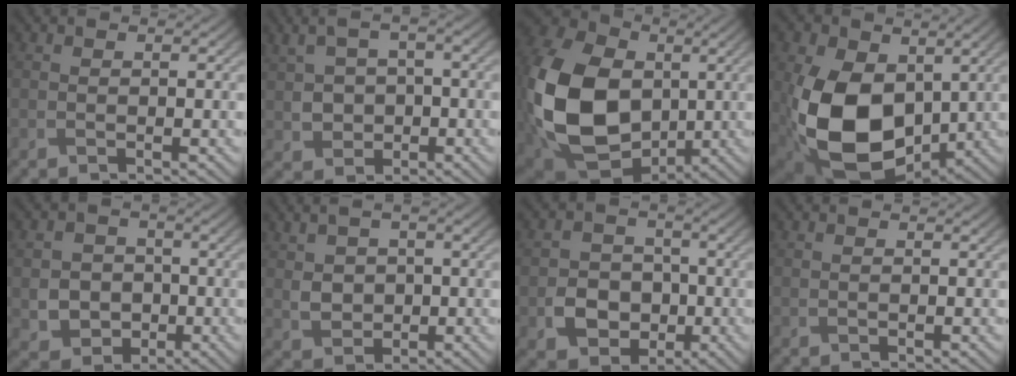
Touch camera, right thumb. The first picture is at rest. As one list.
[{"total": 5.4, "force": [0.1, 4.0, 3.7], "torque": [-0.089, -0.009, 0.013]}, {"total": 19.8, "force": [-0.7, 14.4, 13.6], "torque": [-0.340, -0.016, -0.018]}, {"total": 15.3, "force": [-0.2, 10.6, 10.9], "torque": [-0.254, -0.022, -0.001]}, {"total": 5.9, "force": [-1.0, 5.3, 2.3], "torque": [-0.057, -0.010, -0.029]}, {"total": 4.1, "force": [0.5, 3.0, 2.7], "torque": [-0.061, -0.003, 0.013]}, {"total": 6.1, "force": [-1.7, 5.2, 2.7], "torque": [-0.055, -0.010, -0.042]}, {"total": 0.0}]